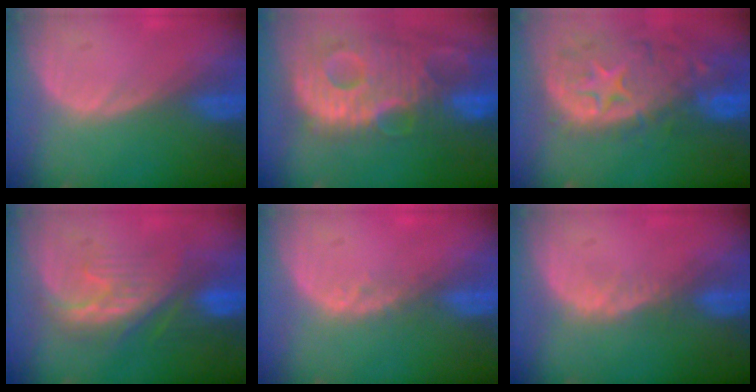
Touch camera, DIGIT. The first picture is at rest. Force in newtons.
{"total": 13.9, "press": 12.0, "slide": 7.0}
{"total": 14.0, "press": 11.3, "slide": 8.2}
{"total": 8.2, "press": 8.0, "slide": 2.0}
{"total": 1.8, "press": 1.5, "slide": 1.0}
{"total": 2.1, "press": 1.5, "slide": 1.4}